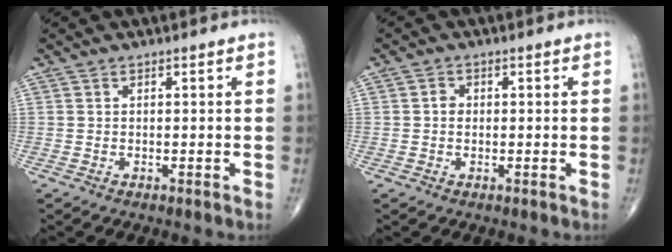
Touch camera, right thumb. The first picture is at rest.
{"total": 1.6, "force": [-0.1, 1.4, 0.8], "torque": [-0.006, 0.004, -0.004]}